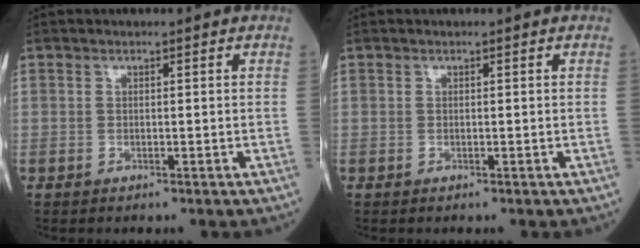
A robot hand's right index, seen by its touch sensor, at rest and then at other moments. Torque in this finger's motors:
{"motor_torque": [0.00, 0.00, 0.00, 0.00]}